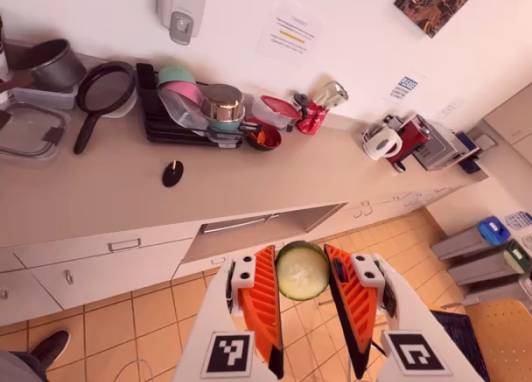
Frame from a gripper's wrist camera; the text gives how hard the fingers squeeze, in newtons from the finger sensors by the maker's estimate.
{"total": 8.0, "left": 7.7, "right": 8.3}